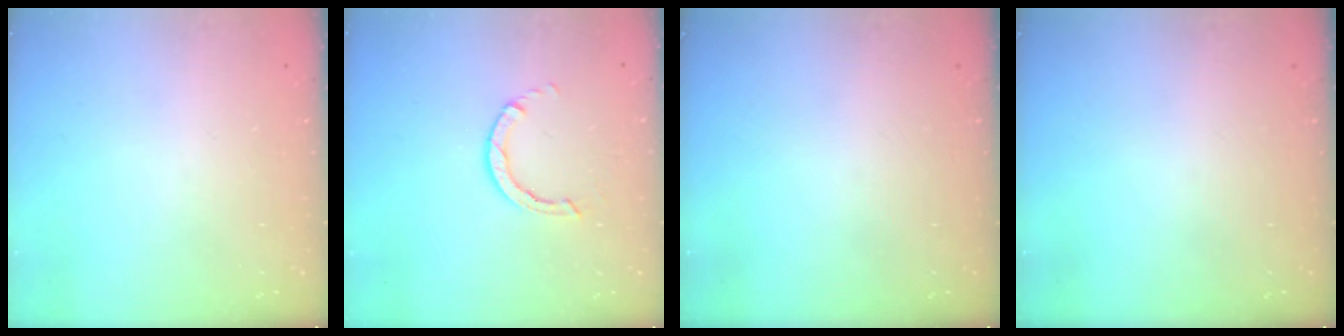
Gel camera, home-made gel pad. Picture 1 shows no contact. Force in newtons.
{"total": 2.8, "press": 2.8, "slide": 0.3}
{"total": 0.0}
{"total": 0.0}